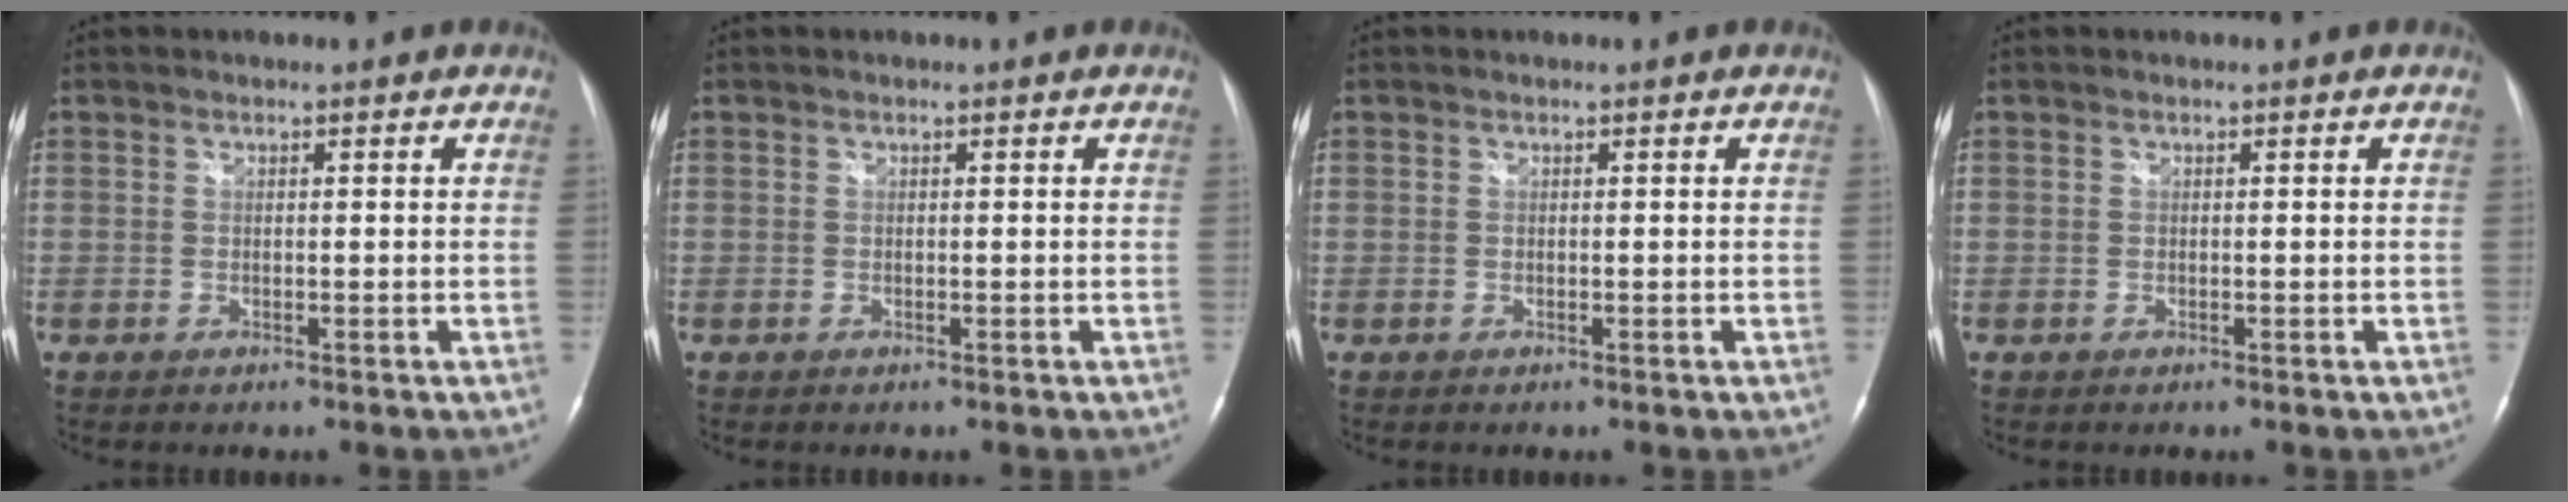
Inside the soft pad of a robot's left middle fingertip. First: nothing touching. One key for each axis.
{"total": 0.0}
{"total": 0.0}
{"total": 0.0}